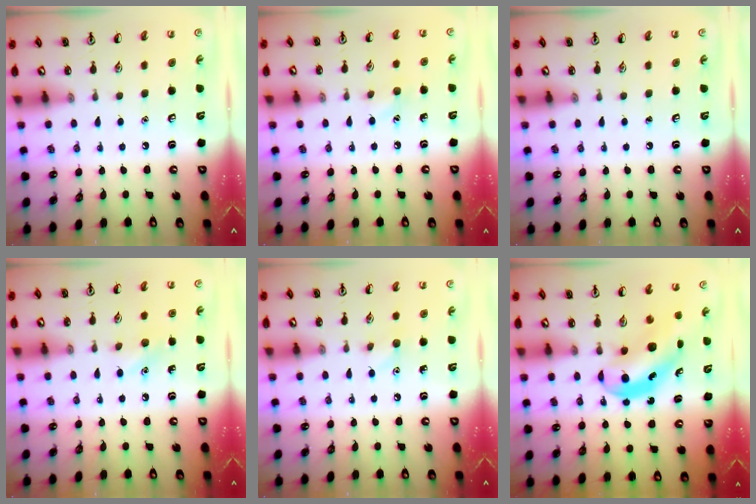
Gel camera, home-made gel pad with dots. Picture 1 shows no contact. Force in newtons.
{"total": 6.2, "press": 5.9, "slide": 1.9}
{"total": 0.0}
{"total": 6.7, "press": 6.4, "slide": 1.9}
{"total": 5.4, "press": 5.1, "slide": 1.8}
{"total": 7.6, "press": 7.5, "slide": 1.2}